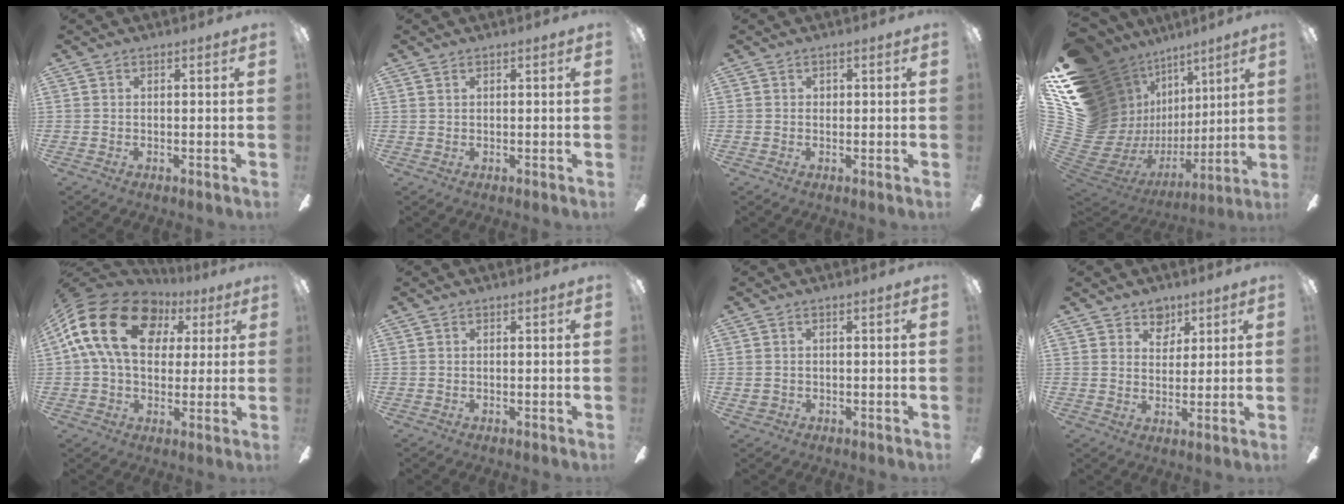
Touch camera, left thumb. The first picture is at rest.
{"total": 0.6, "force": [0.6, 0.2, -0.1], "torque": [0.001, 0.000, 0.011]}
{"total": 0.8, "force": [0.5, 0.7, 0.0], "torque": [0.000, 0.003, 0.009]}
{"total": 21.7, "force": [8.3, 16.7, 11.2], "torque": [-0.185, -0.116, 0.232]}
{"total": 19.7, "force": [5.9, 14.0, 12.6], "torque": [-0.237, 0.003, 0.105]}
{"total": 0.0}
{"total": 1.1, "force": [0.0, 1.1, 0.1], "torque": [-0.004, 0.005, -0.003]}
{"total": 5.8, "force": [4.5, 3.6, 0.5], "torque": [-0.009, -0.026, 0.083]}